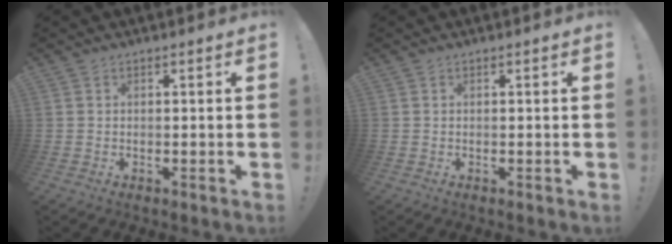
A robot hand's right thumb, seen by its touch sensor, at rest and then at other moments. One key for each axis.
{"total": 0.0}